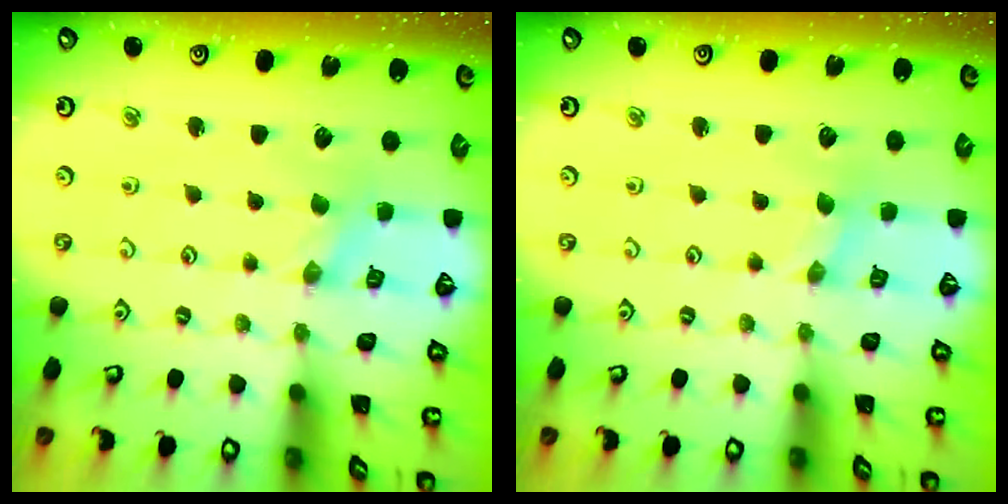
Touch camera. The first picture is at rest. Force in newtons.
{"total": 0.0}